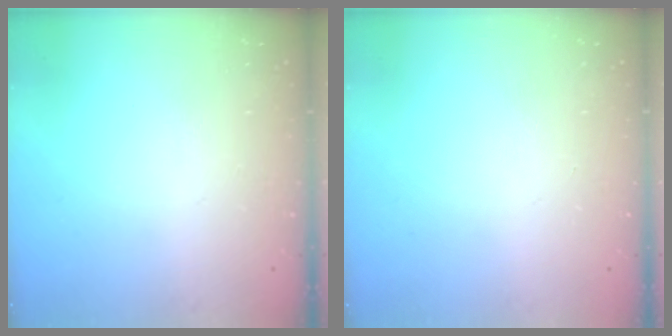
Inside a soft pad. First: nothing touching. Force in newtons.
{"total": 0.0}